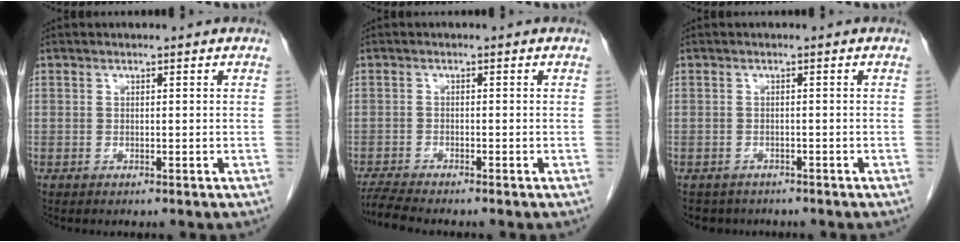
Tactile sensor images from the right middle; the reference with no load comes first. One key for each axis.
{"total": 3.6, "fx": -3.3, "fy": -0.7, "fz": 1.1, "tx": -0.028, "ty": -0.019, "tz": -0.061}
{"total": 3.4, "fx": -2.8, "fy": 1.9, "fz": 0.1, "tx": -0.005, "ty": 0.001, "tz": -0.039}